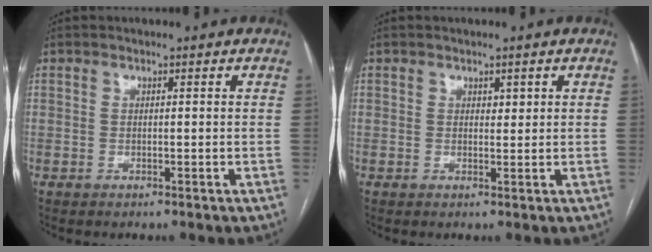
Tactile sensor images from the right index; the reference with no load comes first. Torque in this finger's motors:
{"motor_torque": [0.15, 0.06, -0.01, 0.00]}